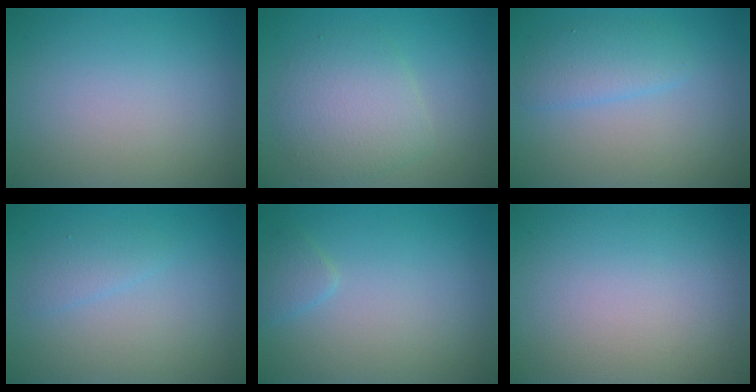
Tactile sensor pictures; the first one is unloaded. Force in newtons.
{"total": 4.1, "press": 4.1, "slide": 0.0}
{"total": 2.4, "press": 2.4, "slide": 0.1}
{"total": 1.2, "press": 1.2, "slide": 0.1}
{"total": 1.2, "press": 1.2, "slide": 0.1}
{"total": 0.0}